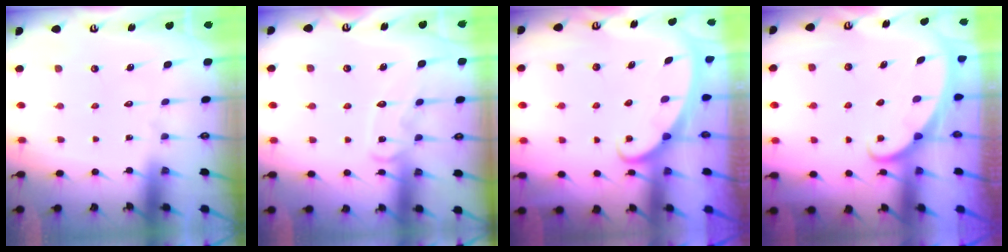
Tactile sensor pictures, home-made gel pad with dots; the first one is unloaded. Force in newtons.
{"total": 9.6, "press": 9.6, "slide": 0.7}
{"total": 2.4, "press": 2.4, "slide": 0.4}
{"total": 1.8, "press": 1.8, "slide": 0.1}